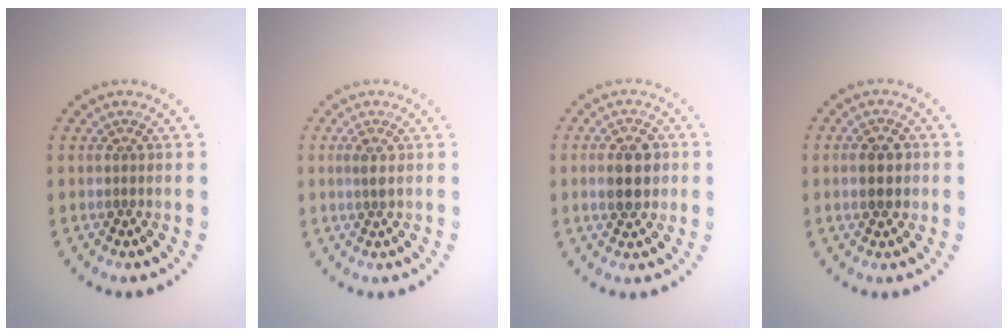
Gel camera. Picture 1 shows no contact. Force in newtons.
{"total": 1.0, "press": 0.8, "slide": 0.6}
{"total": 3.8, "press": 3.8, "slide": 0.1}
{"total": 2.9, "press": 2.9, "slide": 0.2}